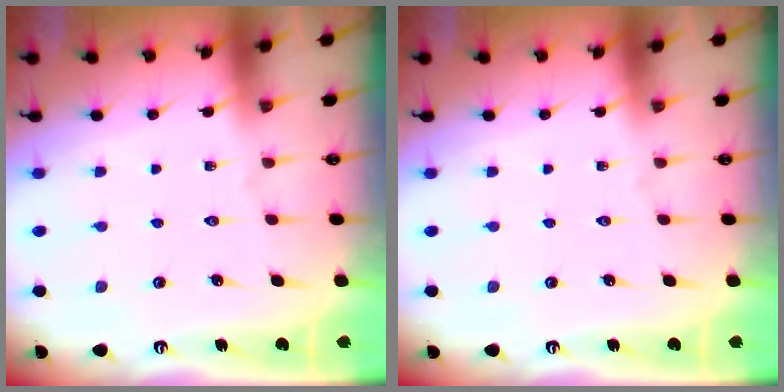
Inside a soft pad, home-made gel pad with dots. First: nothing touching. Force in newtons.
{"total": 0.0}